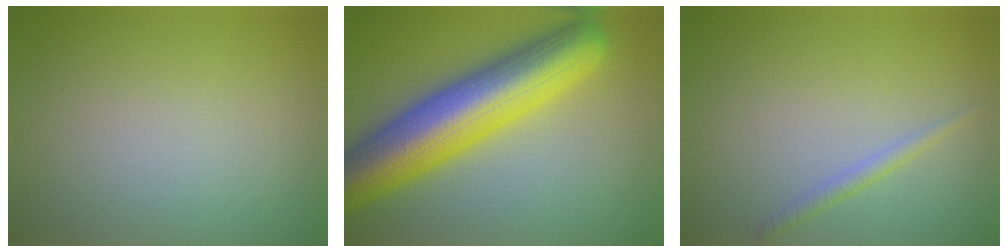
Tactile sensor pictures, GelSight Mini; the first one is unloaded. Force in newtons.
{"total": 11.9, "press": 11.9, "slide": 0.4}
{"total": 1.2, "press": 1.2, "slide": 0.0}